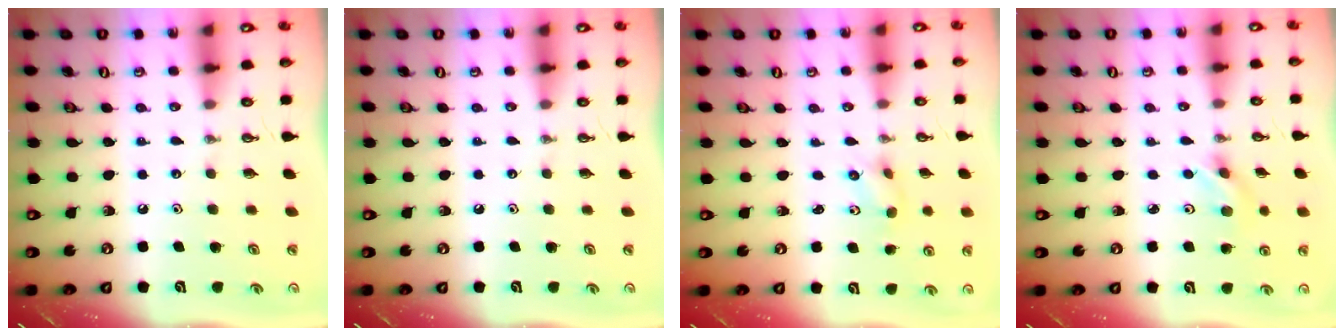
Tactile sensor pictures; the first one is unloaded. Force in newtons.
{"total": 0.0}
{"total": 2.5, "press": 2.2, "slide": 1.2}
{"total": 2.9, "press": 2.8, "slide": 0.8}